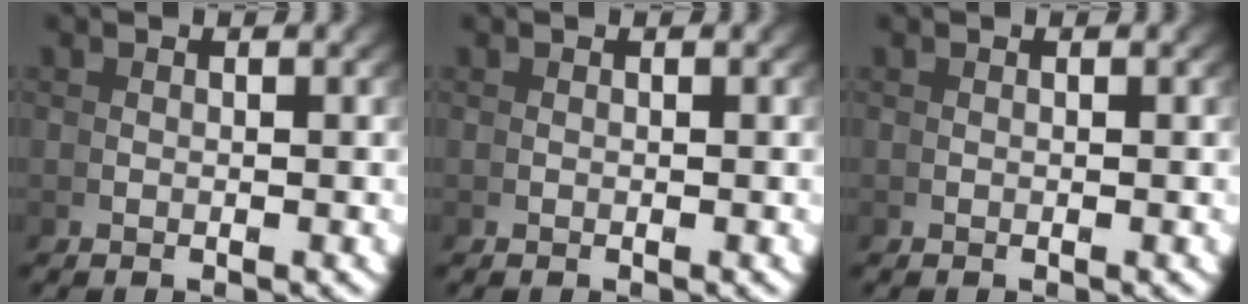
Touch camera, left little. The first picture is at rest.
{"total": 0.0}
{"total": 0.0}